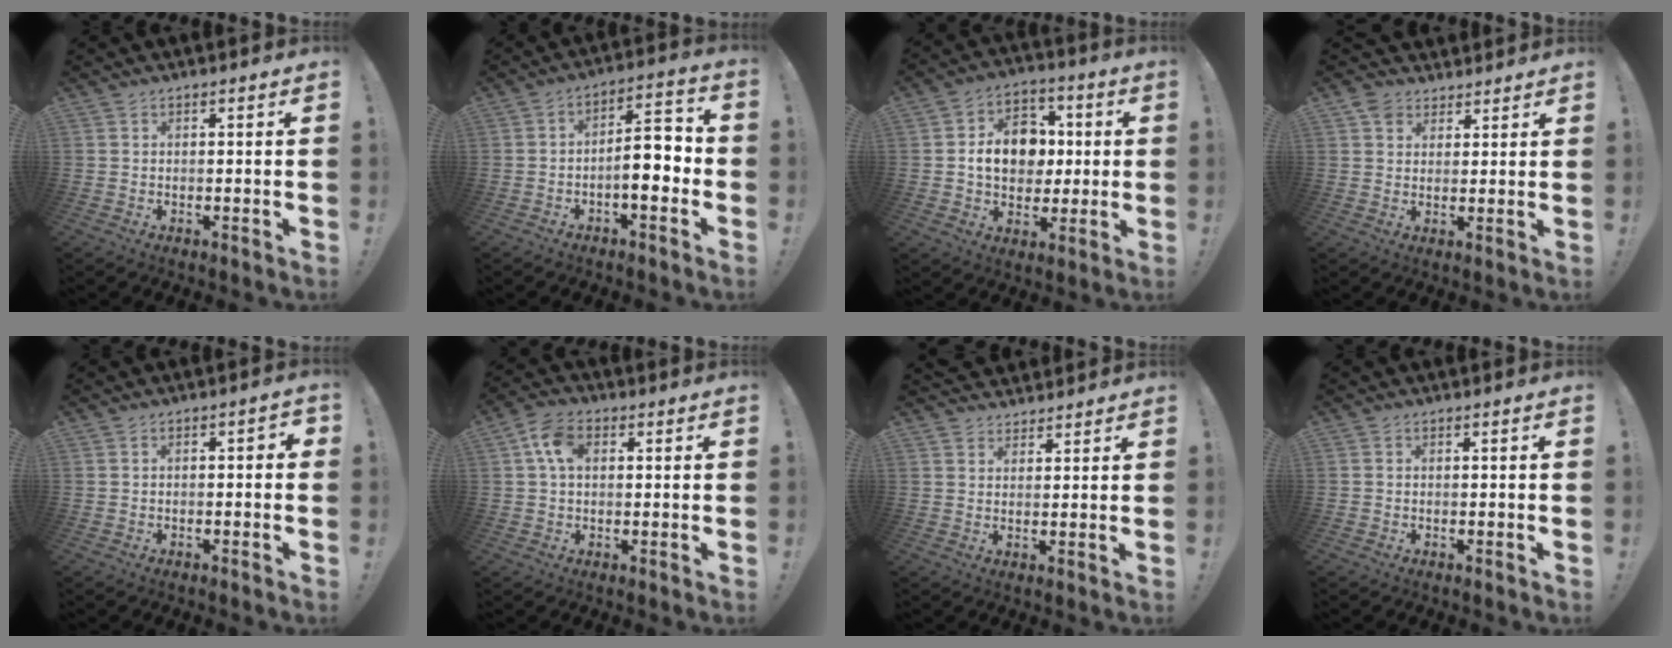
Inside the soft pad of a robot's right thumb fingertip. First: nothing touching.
{"total": 10.0, "force": [-3.0, 3.9, 8.7], "torque": [-0.128, 0.018, -0.053]}
{"total": 13.9, "force": [1.0, 11.1, 8.2], "torque": [-0.121, 0.010, 0.028]}
{"total": 4.6, "force": [3.8, 2.7, 0.2], "torque": [0.002, -0.022, 0.070]}
{"total": 1.9, "force": [-1.4, 0.6, 1.1], "torque": [-0.017, 0.009, -0.026]}
{"total": 8.3, "force": [1.8, 5.6, 5.8], "torque": [-0.104, 0.010, 0.036]}
{"total": 3.8, "force": [3.3, 1.9, -0.1], "torque": [0.016, -0.025, 0.060]}
{"total": 0.5, "force": [-0.3, 0.4, 0.1], "torque": [-0.002, 0.002, -0.006]}